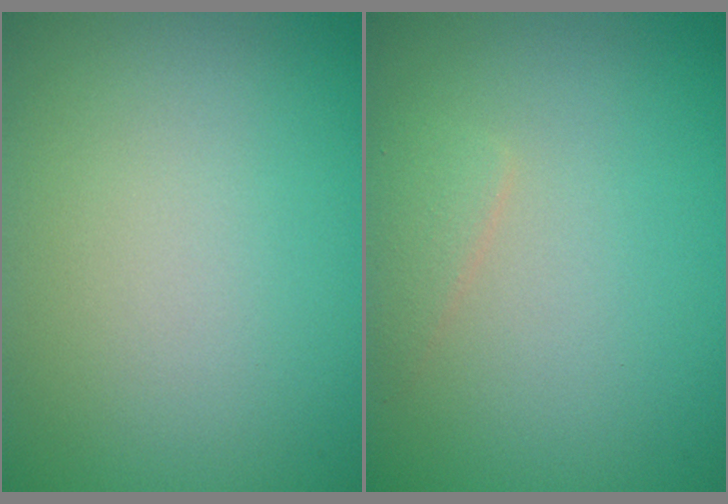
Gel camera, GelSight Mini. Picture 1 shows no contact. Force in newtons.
{"total": 1.3, "press": 1.3, "slide": 0.0}